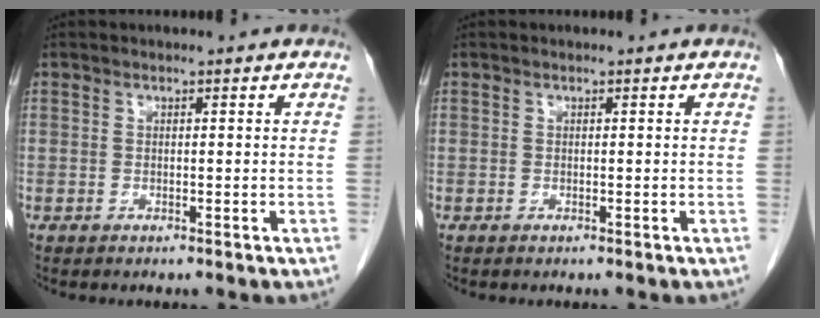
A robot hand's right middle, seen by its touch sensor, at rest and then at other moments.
{"total": 0.0}